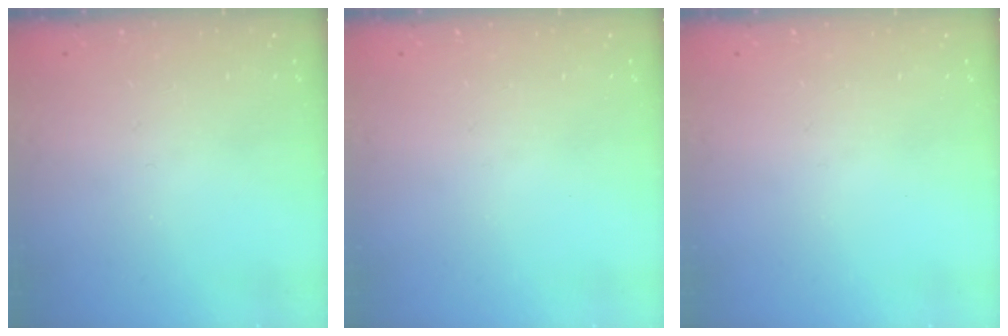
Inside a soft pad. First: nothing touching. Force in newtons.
{"total": 0.0}
{"total": 0.0}